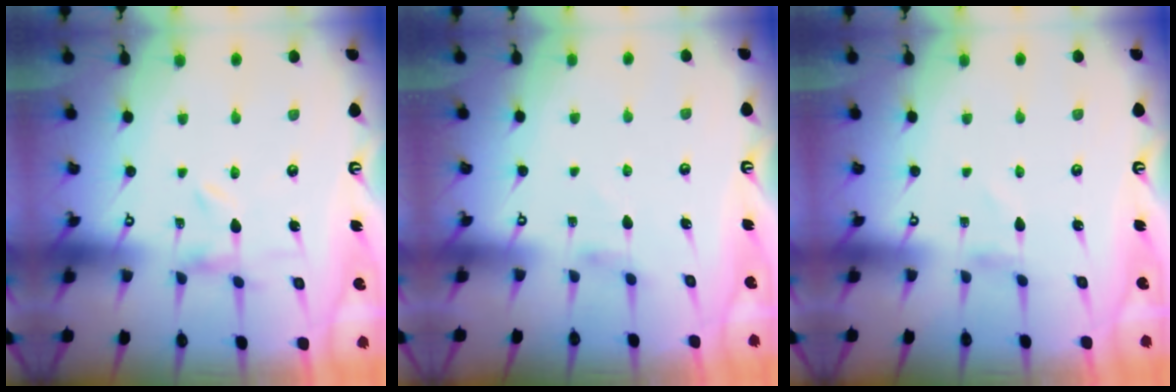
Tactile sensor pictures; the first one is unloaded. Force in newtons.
{"total": 2.7, "press": 2.7, "slide": 0.4}
{"total": 1.3, "press": 1.3, "slide": 0.1}